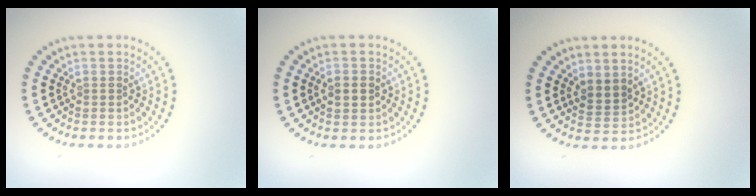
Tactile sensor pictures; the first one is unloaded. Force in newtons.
{"total": 2.1, "press": 2.1, "slide": 0.1}
{"total": 1.8, "press": 1.4, "slide": 1.1}